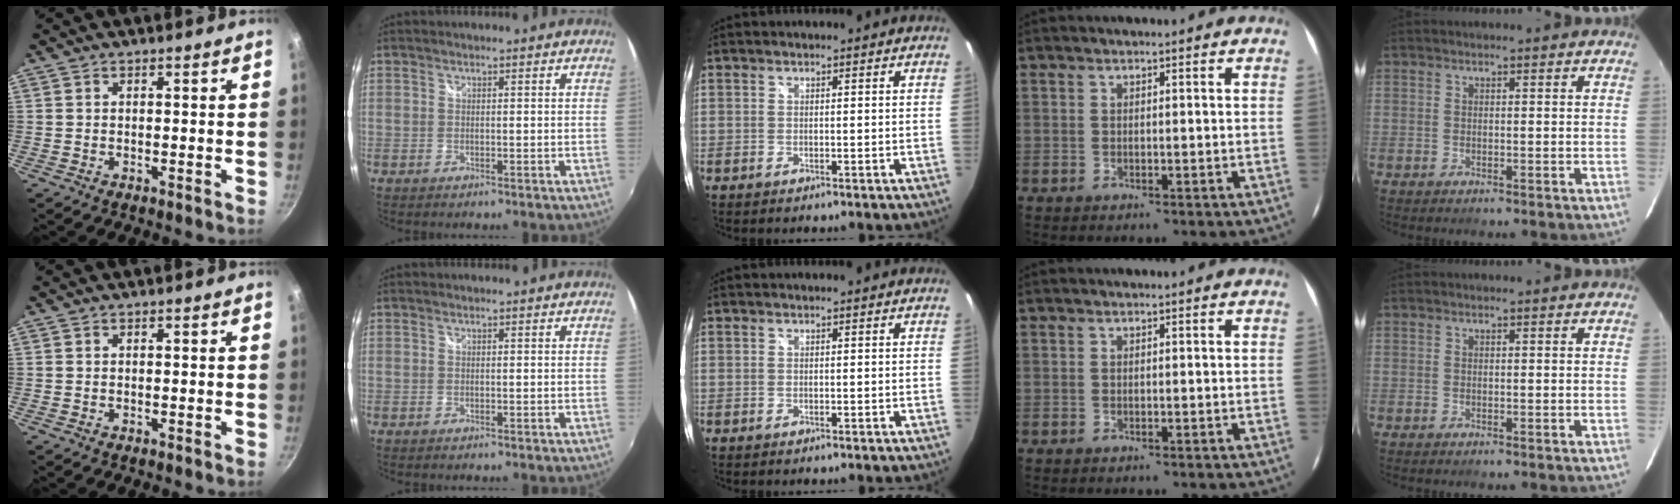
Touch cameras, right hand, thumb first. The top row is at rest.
{}